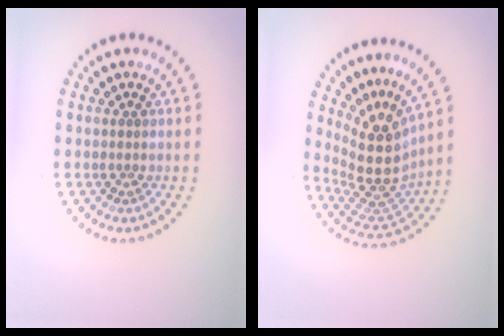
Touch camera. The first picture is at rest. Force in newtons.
{"total": 5.1, "press": 3.7, "slide": 3.5}